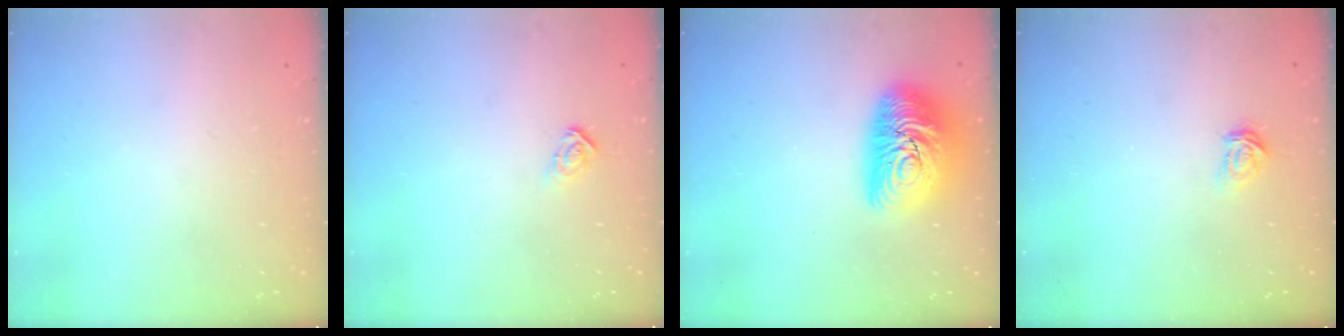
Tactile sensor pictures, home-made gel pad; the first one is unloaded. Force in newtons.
{"total": 4.3, "press": 4.3, "slide": 0.1}
{"total": 16.1, "press": 16.1, "slide": 0.9}
{"total": 3.0, "press": 3.0, "slide": 0.3}